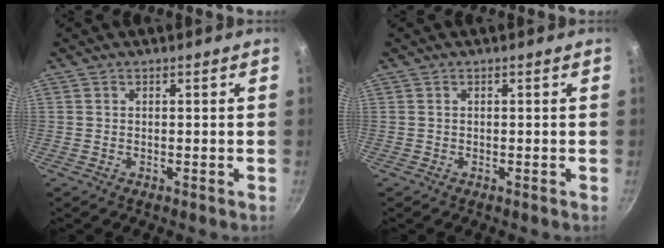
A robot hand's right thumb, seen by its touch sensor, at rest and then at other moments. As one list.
[{"total": 0.0}]